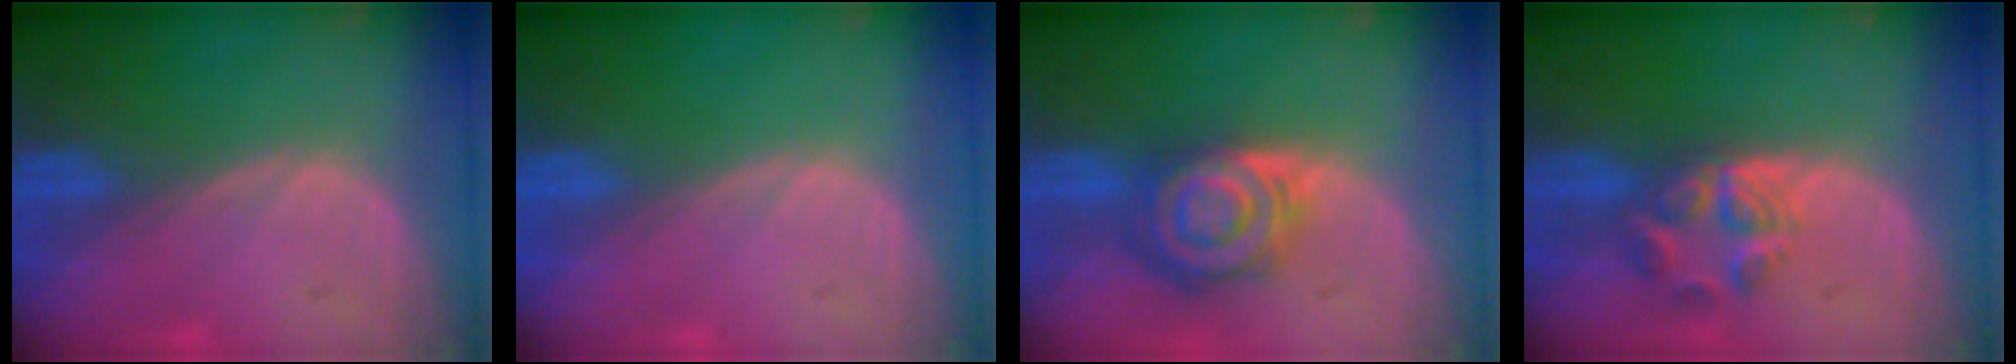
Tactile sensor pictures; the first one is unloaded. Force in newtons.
{"total": 0.0}
{"total": 8.1, "press": 7.2, "slide": 3.8}
{"total": 5.7, "press": 4.7, "slide": 3.2}